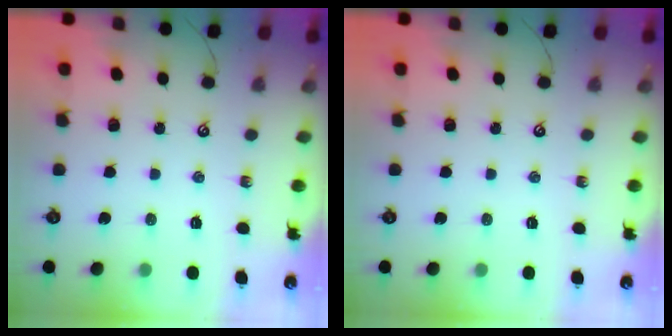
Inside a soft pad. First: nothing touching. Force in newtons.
{"total": 0.0}